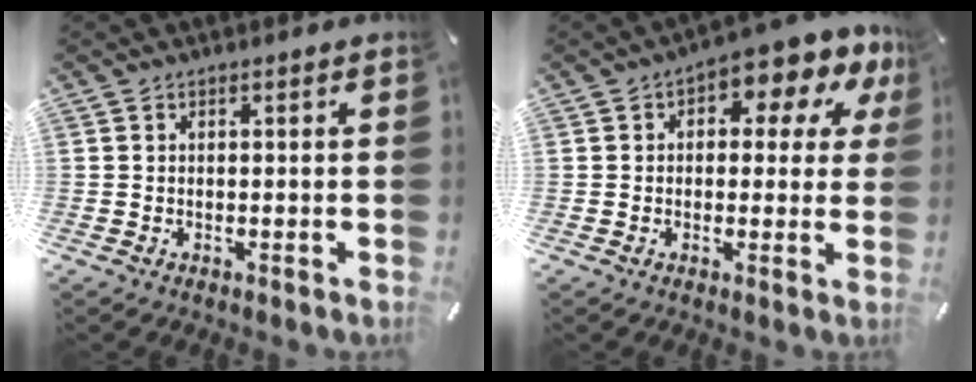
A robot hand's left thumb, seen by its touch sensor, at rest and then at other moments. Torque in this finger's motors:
{"motor_torque": [0.40, 0.31, 0.74, 0.23, 0.11]}